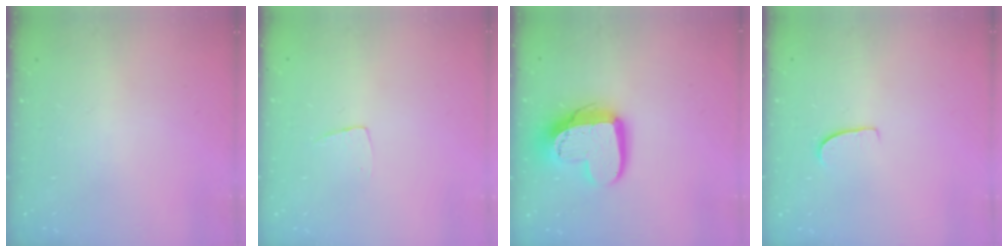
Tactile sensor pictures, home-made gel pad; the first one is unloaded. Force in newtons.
{"total": 3.7, "press": 3.7, "slide": 0.2}
{"total": 14.7, "press": 14.6, "slide": 1.2}
{"total": 5.1, "press": 5.1, "slide": 0.4}